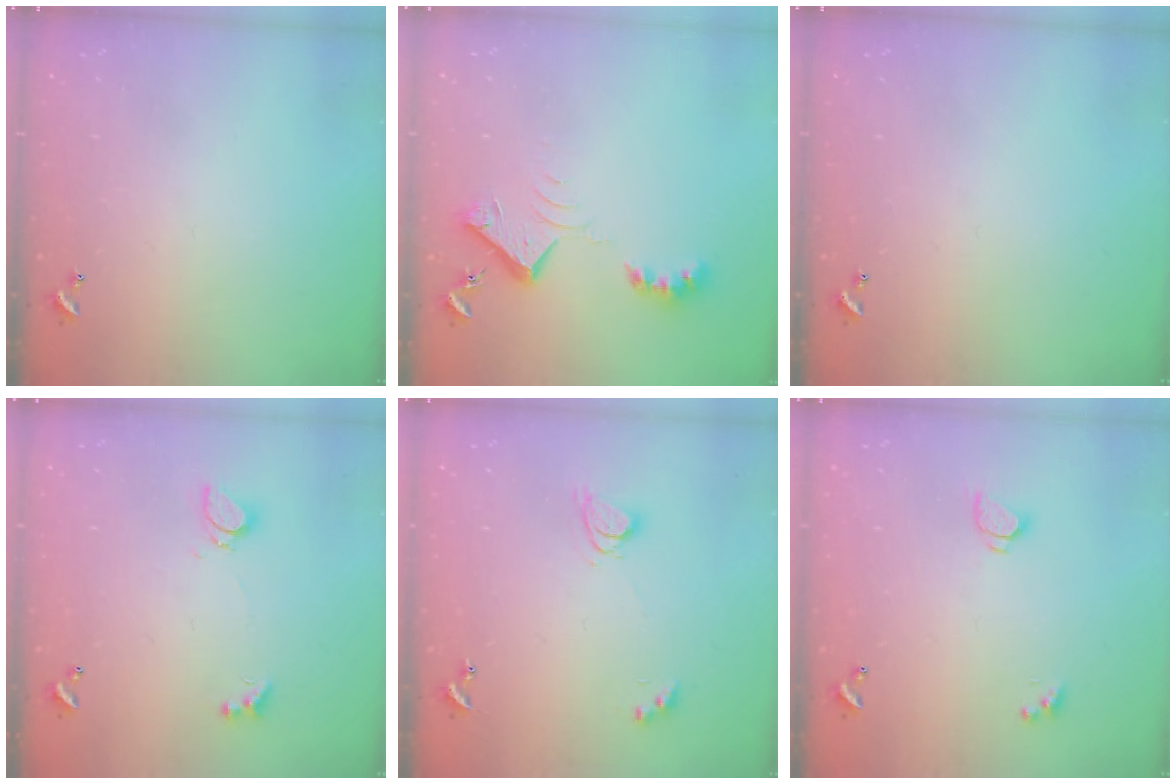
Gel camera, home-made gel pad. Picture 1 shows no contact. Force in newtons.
{"total": 7.7, "press": 7.7, "slide": 0.3}
{"total": 0.0}
{"total": 1.8, "press": 1.7, "slide": 0.5}
{"total": 5.1, "press": 5.0, "slide": 0.4}
{"total": 1.6, "press": 1.6, "slide": 0.3}